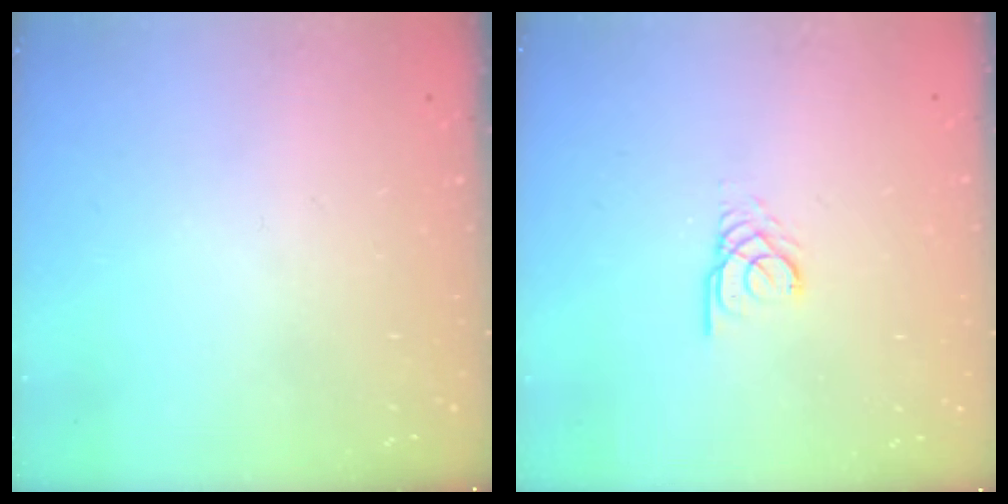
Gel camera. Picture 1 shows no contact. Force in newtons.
{"total": 2.7, "press": 2.7, "slide": 0.1}